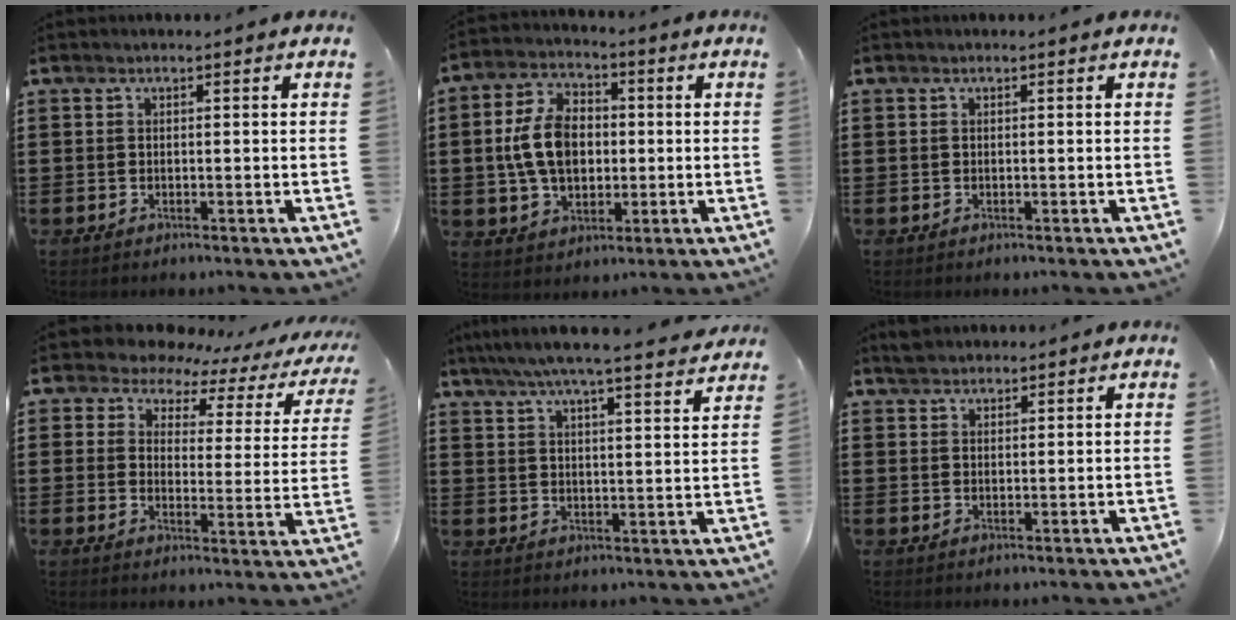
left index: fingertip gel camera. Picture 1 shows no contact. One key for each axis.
{"total": 9.4, "fx": 0.2, "fy": 6.3, "fz": 6.9, "tx": -0.156, "ty": 0.010, "tz": -0.002}
{"total": 0.0}
{"total": 5.1, "fx": 4.5, "fy": 2.2, "fz": 1.2, "tx": -0.047, "ty": -0.027, "tz": 0.072}
{"total": 6.0, "fx": 5.3, "fy": -0.4, "fz": 2.8, "tx": -0.072, "ty": -0.028, "tz": 0.089}
{"total": 2.0, "fx": 1.9, "fy": 0.6, "fz": 0.1, "tx": -0.007, "ty": 0.005, "tz": 0.039}